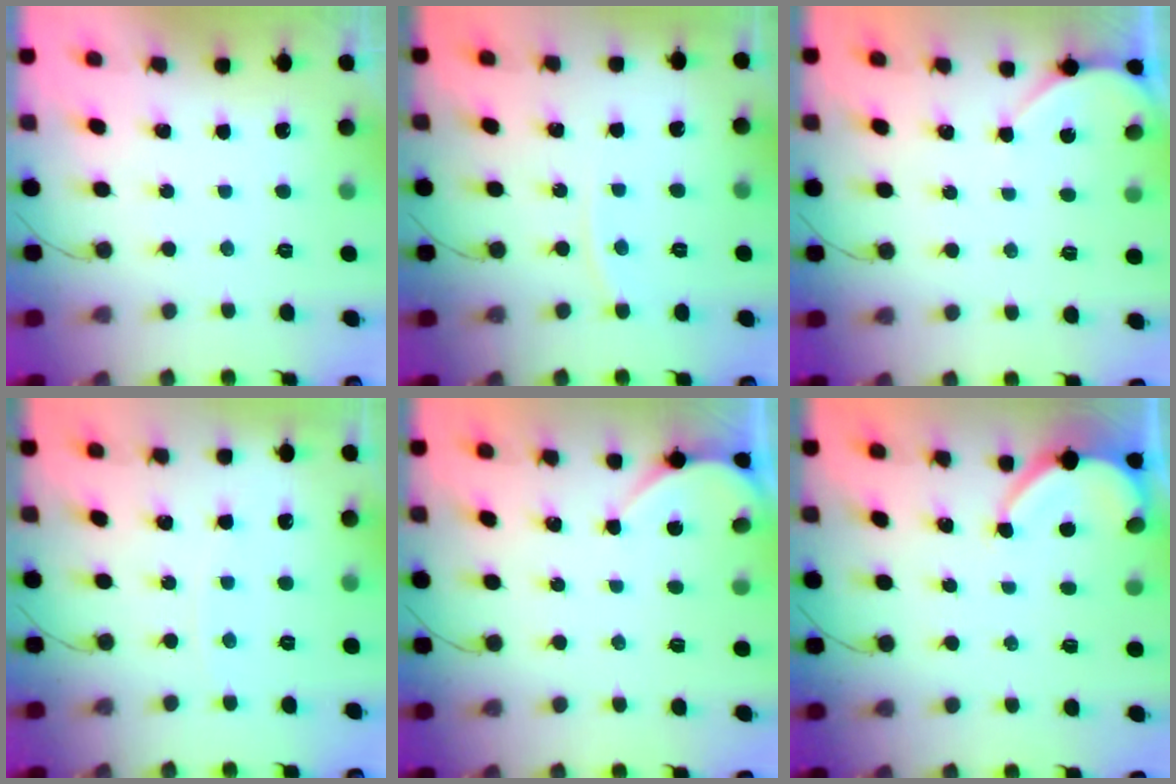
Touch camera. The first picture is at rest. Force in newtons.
{"total": 3.6, "press": 3.6, "slide": 0.6}
{"total": 2.1, "press": 2.1, "slide": 0.3}
{"total": 2.6, "press": 2.6, "slide": 0.2}
{"total": 2.2, "press": 2.2, "slide": 0.3}
{"total": 4.1, "press": 4.1, "slide": 0.4}